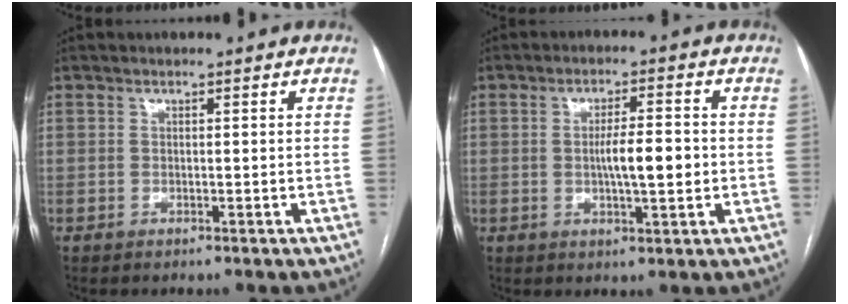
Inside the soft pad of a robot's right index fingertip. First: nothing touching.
{"total": 6.1, "force": [-0.5, 1.1, 6.0], "torque": [-0.101, 0.002, -0.008]}